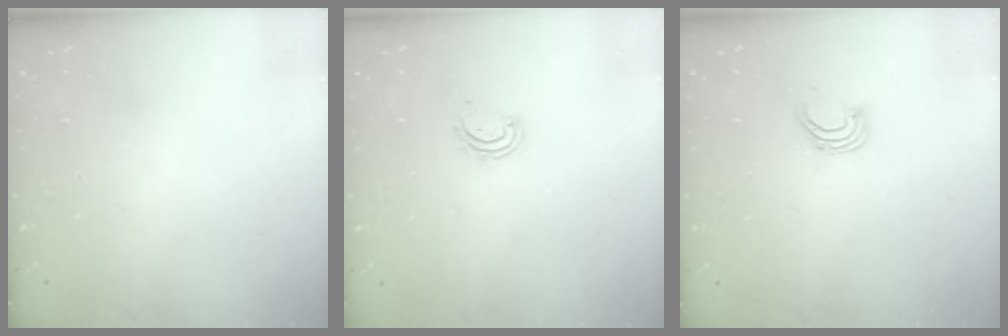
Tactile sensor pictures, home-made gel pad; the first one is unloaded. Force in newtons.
{"total": 3.7, "press": 3.6, "slide": 0.5}
{"total": 2.7, "press": 2.7, "slide": 0.2}